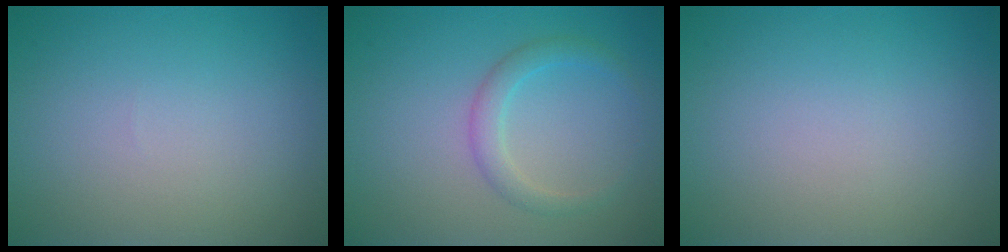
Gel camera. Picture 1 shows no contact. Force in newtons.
{"total": 2.0, "press": 2.0, "slide": 0.1}
{"total": 0.0}